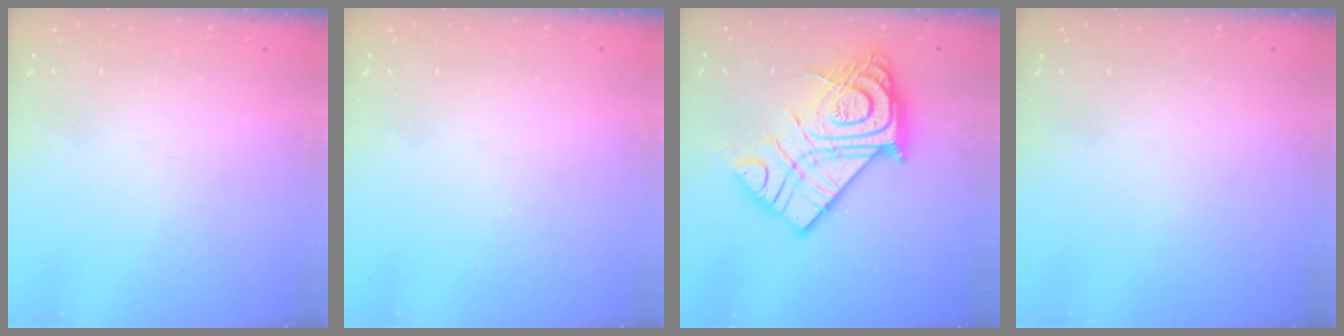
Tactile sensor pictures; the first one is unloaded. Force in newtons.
{"total": 0.0}
{"total": 24.3, "press": 24.1, "slide": 2.4}
{"total": 0.0}